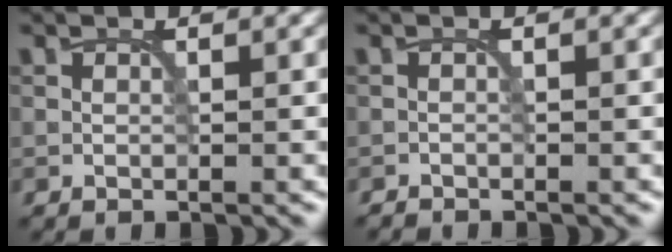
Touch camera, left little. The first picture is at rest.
{"total": 0.8, "force": [-0.8, 0.1, 0.1], "torque": [0.002, -0.001, -0.016]}